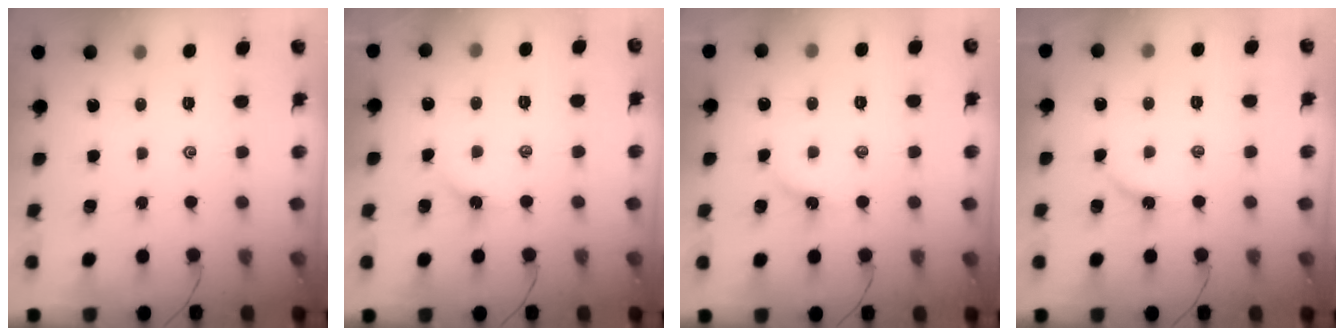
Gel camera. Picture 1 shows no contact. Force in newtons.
{"total": 2.7, "press": 2.6, "slide": 0.5}
{"total": 2.9, "press": 2.8, "slide": 0.4}
{"total": 3.8, "press": 3.7, "slide": 0.4}